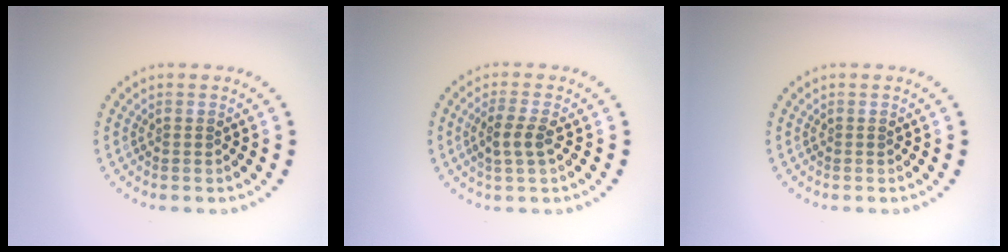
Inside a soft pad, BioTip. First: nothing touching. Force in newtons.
{"total": 2.2, "press": 2.0, "slide": 0.9}
{"total": 0.0}